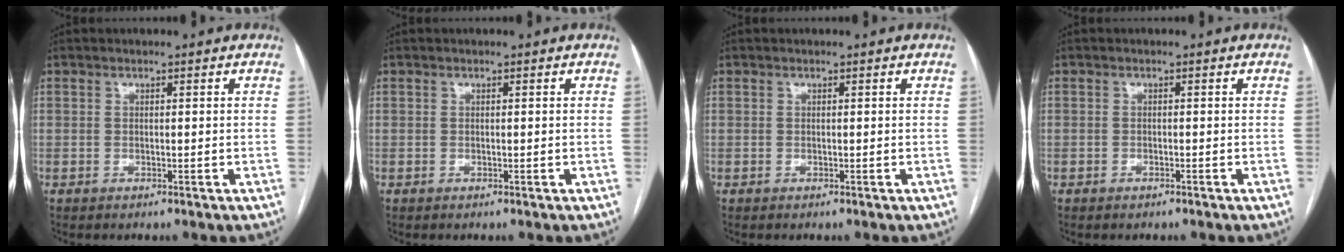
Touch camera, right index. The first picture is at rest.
{"total": 0.0}
{"total": 0.0}
{"total": 0.5, "force": [-0.5, 0.2, 0.2], "torque": [-0.009, -0.001, -0.006]}